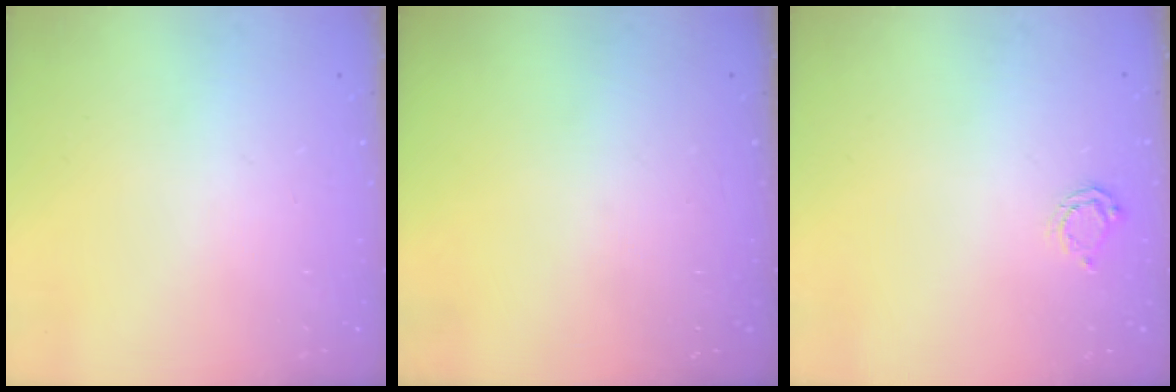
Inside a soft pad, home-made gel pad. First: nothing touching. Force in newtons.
{"total": 0.0}
{"total": 4.2, "press": 4.2, "slide": 0.2}